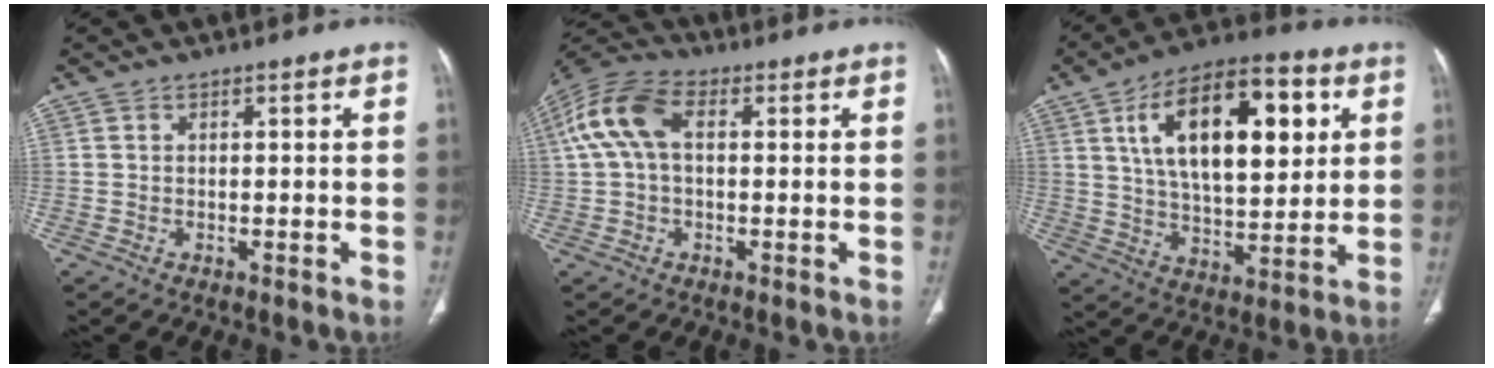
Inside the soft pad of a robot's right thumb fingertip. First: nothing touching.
{"total": 10.9, "force": [1.9, 6.4, 8.6], "torque": [-0.189, 0.035, 0.031]}
{"total": 22.5, "force": [7.1, 10.9, 18.3], "torque": [-0.264, -0.011, 0.112]}